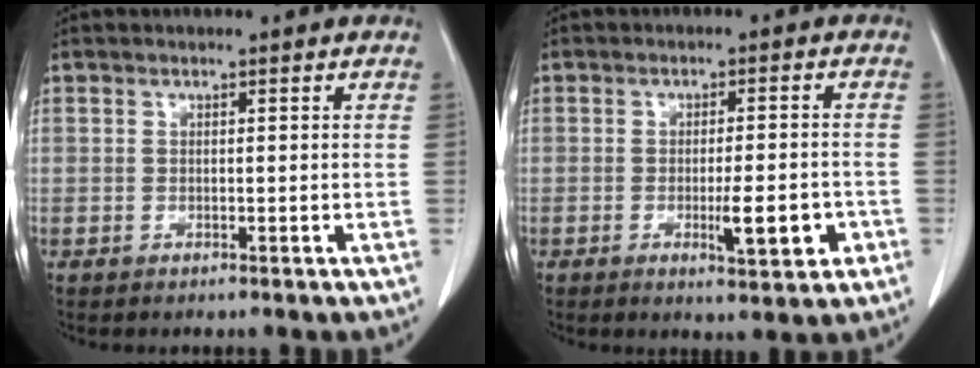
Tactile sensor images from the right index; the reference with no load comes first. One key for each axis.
{"total": 6.3, "fx": -2.1, "fy": 1.1, "fz": 5.8, "tx": -0.085, "ty": -0.005, "tz": -0.023}